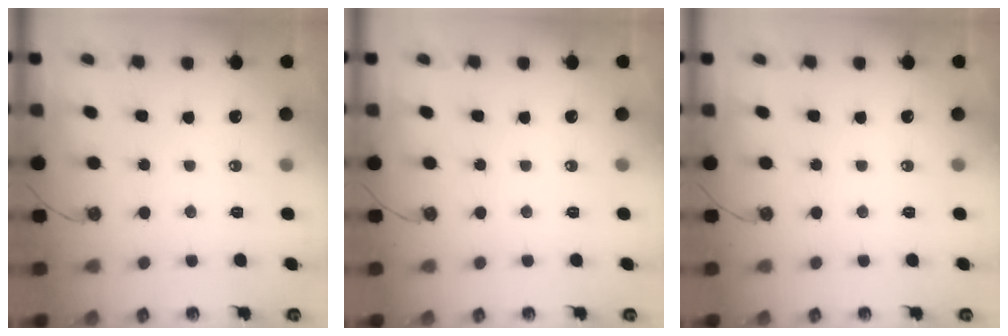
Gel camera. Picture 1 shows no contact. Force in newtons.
{"total": 0.0}
{"total": 0.0}